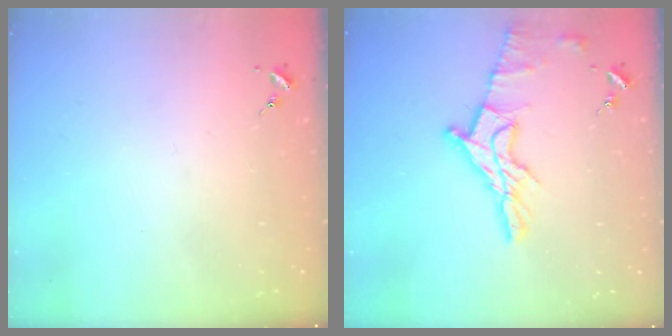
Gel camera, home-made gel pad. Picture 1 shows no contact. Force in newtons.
{"total": 12.6, "press": 12.6, "slide": 1.2}